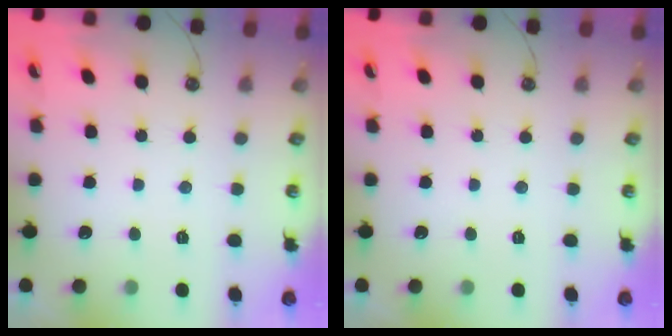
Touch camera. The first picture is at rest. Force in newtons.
{"total": 0.0}